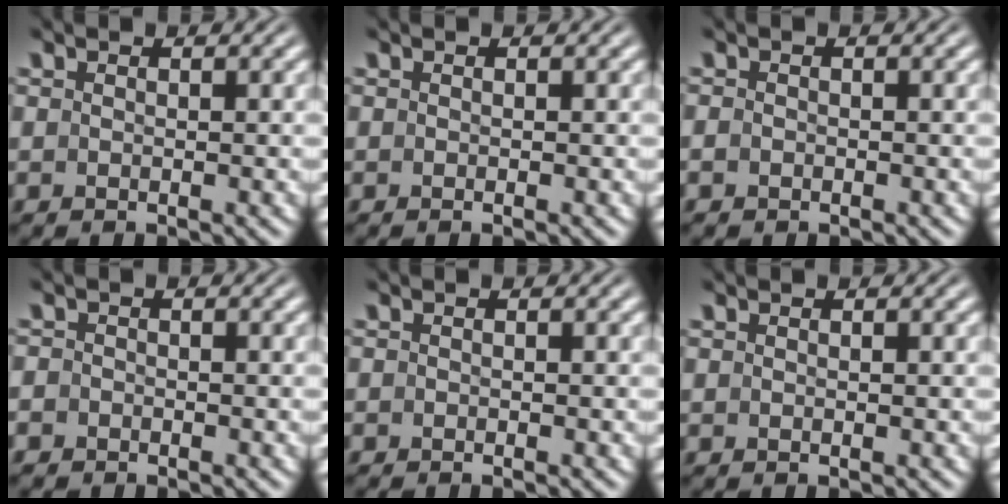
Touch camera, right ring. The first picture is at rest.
{"total": 0.0}
{"total": 1.1, "force": [-0.7, 0.8, 0.3], "torque": [-0.017, -0.012, -0.008]}
{"total": 2.0, "force": [-1.3, 1.5, 0.0], "torque": [-0.013, -0.013, -0.021]}
{"total": 0.5, "force": [-0.5, 0.0, 0.0], "torque": [-0.003, -0.006, -0.007]}
{"total": 0.0}